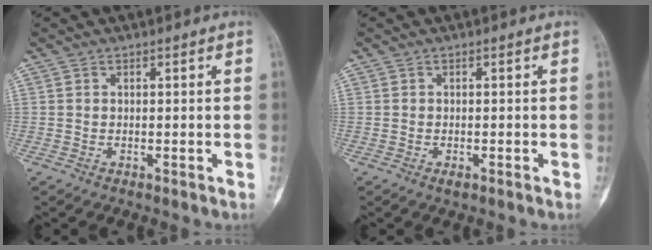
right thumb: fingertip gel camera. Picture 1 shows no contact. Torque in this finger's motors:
{"motor_torque": [0.57, 0.12, 0.46, -0.24, 0.13]}